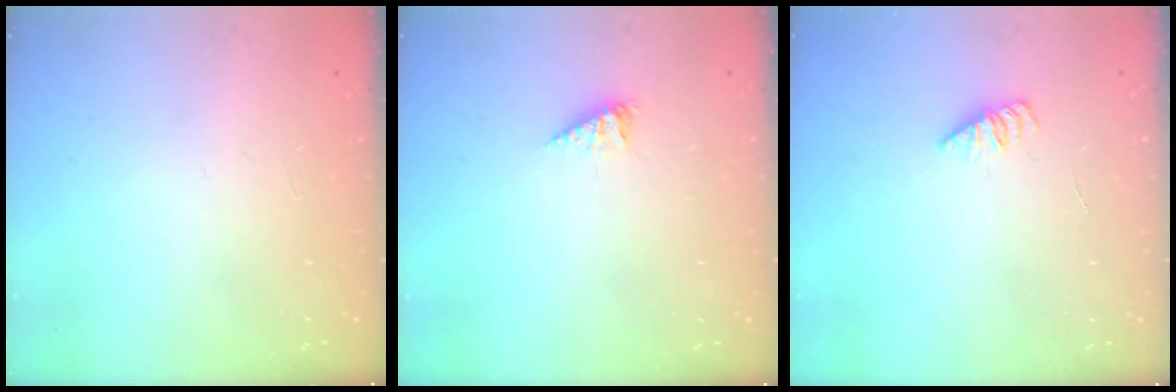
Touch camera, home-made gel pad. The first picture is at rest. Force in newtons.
{"total": 3.4, "press": 3.4, "slide": 0.4}
{"total": 1.9, "press": 1.9, "slide": 0.4}